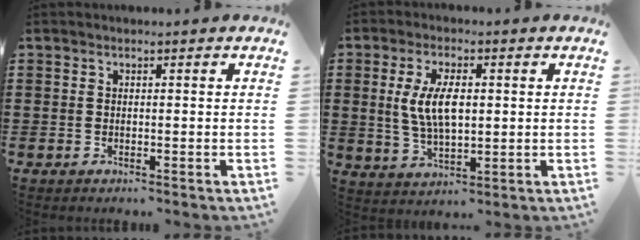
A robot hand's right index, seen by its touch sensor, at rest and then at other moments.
{"total": 7.3, "force": [0.7, 3.3, 6.5], "torque": [-0.134, 0.009, 0.010]}